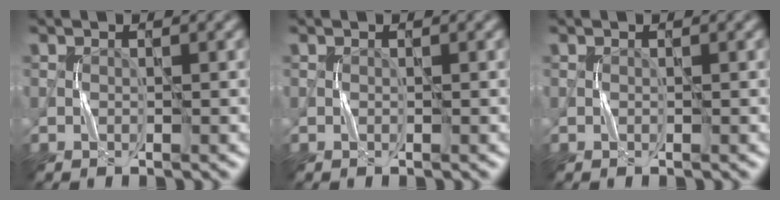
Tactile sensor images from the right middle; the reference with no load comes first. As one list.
[{"total": 0.0}, {"total": 0.0}]